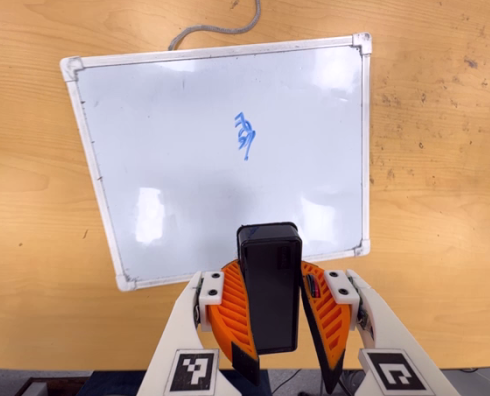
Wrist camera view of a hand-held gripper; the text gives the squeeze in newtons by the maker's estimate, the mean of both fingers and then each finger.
{"total": 10.7, "left": 10.4, "right": 11.0}